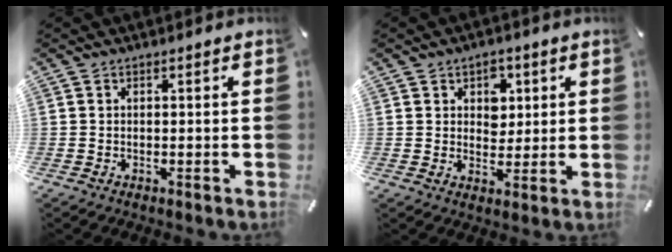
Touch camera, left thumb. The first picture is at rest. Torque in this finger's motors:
{"motor_torque": [0.80, 1.04, 0.41, -0.54, 0.00]}